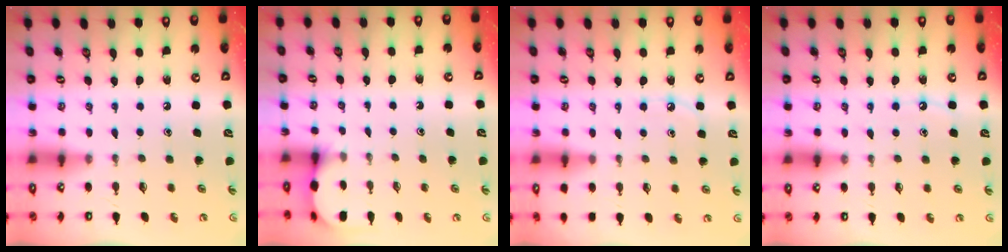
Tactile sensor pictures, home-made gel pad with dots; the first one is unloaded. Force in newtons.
{"total": 1.3, "press": 1.3, "slide": 0.1}
{"total": 4.3, "press": 4.3, "slide": 0.7}
{"total": 5.6, "press": 5.6, "slide": 0.7}